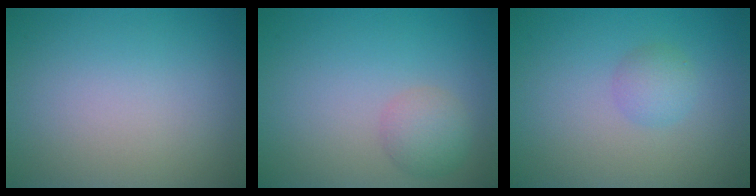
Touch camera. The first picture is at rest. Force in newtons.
{"total": 2.4, "press": 2.4, "slide": 0.0}
{"total": 1.7, "press": 1.7, "slide": 0.0}